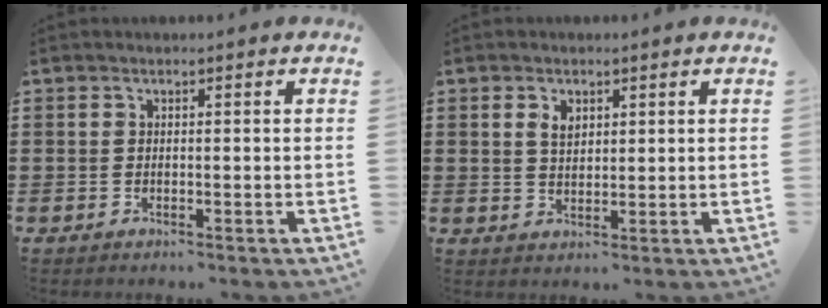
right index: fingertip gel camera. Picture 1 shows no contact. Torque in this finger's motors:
{"motor_torque": [0.04, 0.04, 0.21, 0.06]}